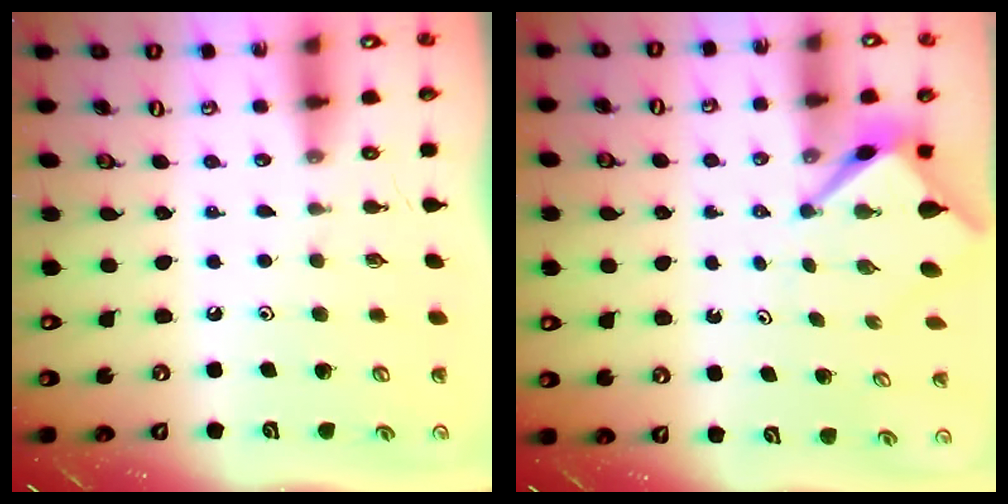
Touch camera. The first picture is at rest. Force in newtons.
{"total": 3.2, "press": 3.2, "slide": 0.2}